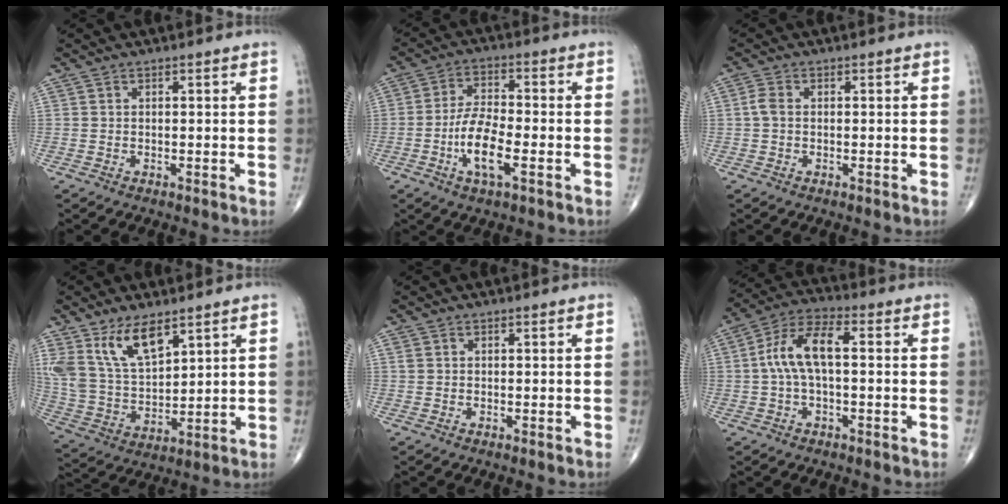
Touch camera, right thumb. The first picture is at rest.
{"total": 9.2, "force": [-3.0, 3.1, 8.1], "torque": [-0.161, 0.014, -0.060]}
{"total": 2.2, "force": [0.0, 1.5, 1.7], "torque": [-0.038, 0.003, -0.004]}
{"total": 12.9, "force": [7.8, 5.9, 8.4], "torque": [-0.152, -0.032, 0.167]}
{"total": 0.5, "force": [0.2, 0.4, 0.3], "torque": [-0.004, 0.007, 0.005]}
{"total": 9.5, "force": [0.3, 4.1, 8.6], "torque": [-0.182, 0.035, 0.001]}